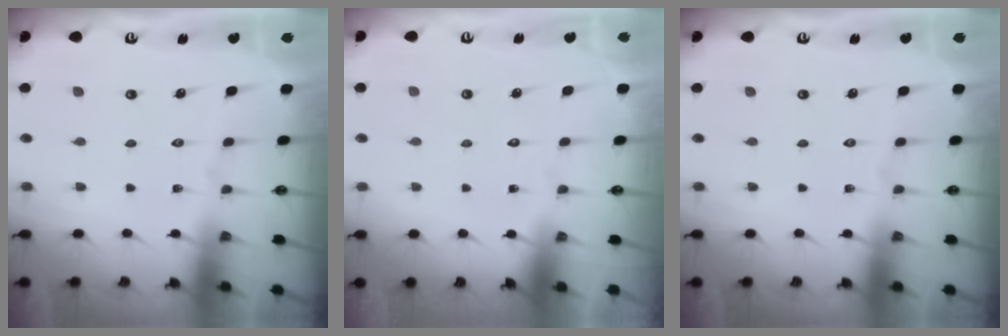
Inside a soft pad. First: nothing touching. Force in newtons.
{"total": 1.7, "press": 1.7, "slide": 0.1}
{"total": 0.0}